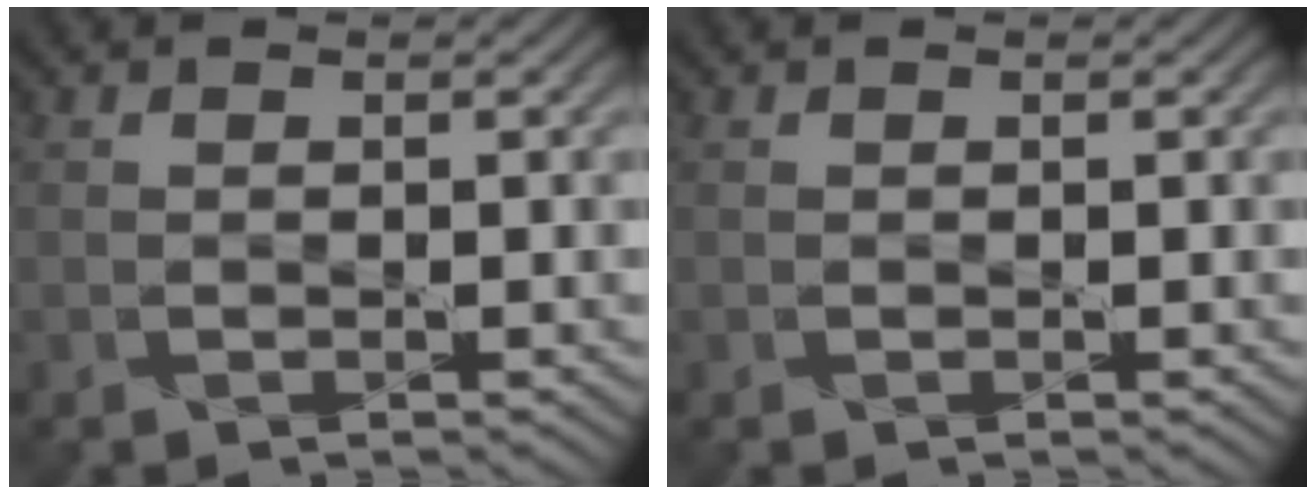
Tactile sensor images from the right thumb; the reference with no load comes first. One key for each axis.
{"total": 0.0}